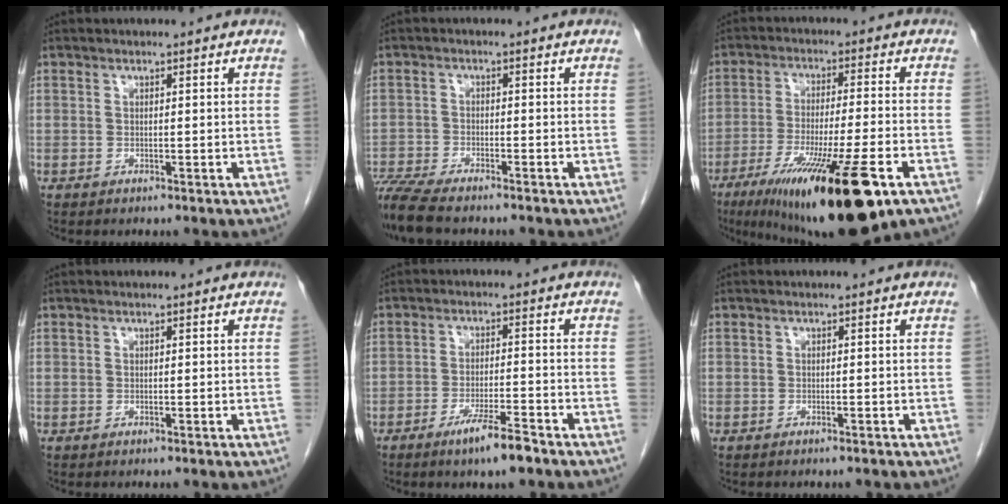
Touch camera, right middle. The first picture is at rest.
{"total": 9.0, "force": [-7.8, 1.3, 4.3], "torque": [-0.082, -0.015, -0.135]}
{"total": 19.5, "force": [-10.6, 2.0, 16.2], "torque": [-0.225, -0.044, -0.168]}
{"total": 0.0}
{"total": 5.9, "force": [-4.1, 0.2, 4.3], "torque": [-0.076, -0.008, -0.072]}
{"total": 0.6, "force": [-0.6, 0.1, 0.2], "torque": [-0.009, -0.001, -0.010]}